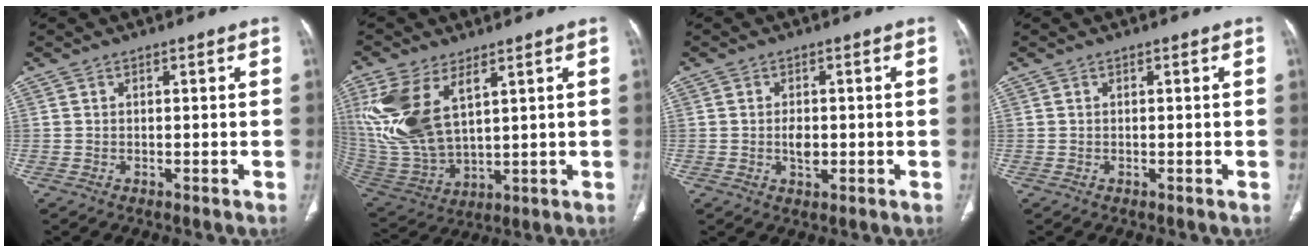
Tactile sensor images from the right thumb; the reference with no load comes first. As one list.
[{"total": 16.7, "force": [6.6, 8.6, 12.7], "torque": [-0.270, -0.020, 0.150]}, {"total": 2.8, "force": [-0.3, 1.7, 2.2], "torque": [-0.033, -0.004, -0.005]}, {"total": 0.0}]